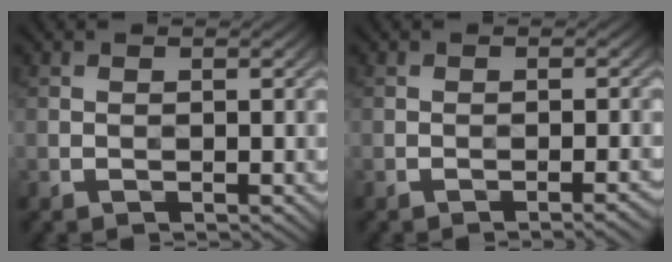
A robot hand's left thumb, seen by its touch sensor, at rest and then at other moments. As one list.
[{"total": 1.5, "force": [-0.9, 0.2, 1.2], "torque": [-0.010, 0.006, -0.016]}]